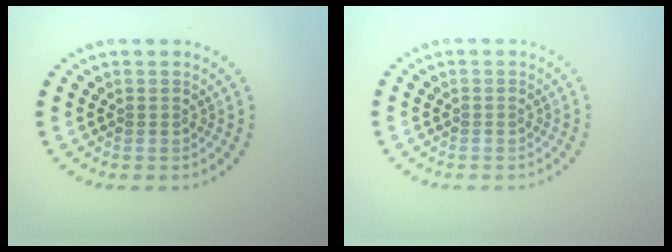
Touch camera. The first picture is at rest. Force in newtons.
{"total": 0.0}